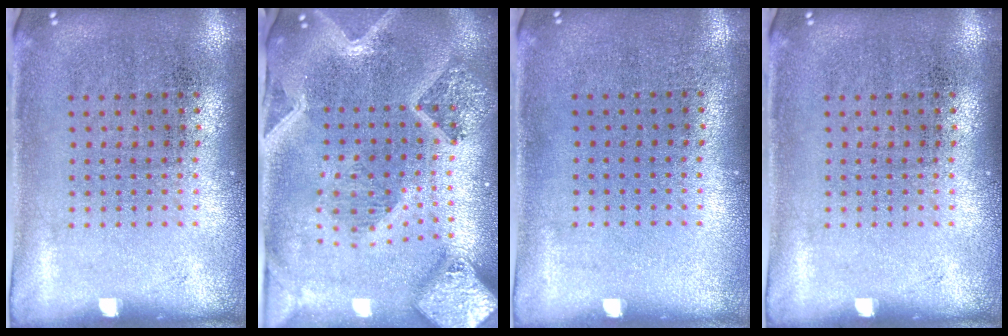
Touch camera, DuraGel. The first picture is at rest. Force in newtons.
{"total": 3.7, "press": 3.0, "slide": 2.2}
{"total": 0.0}
{"total": 0.0}